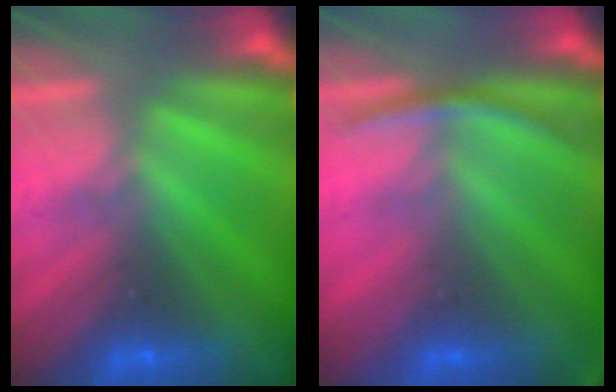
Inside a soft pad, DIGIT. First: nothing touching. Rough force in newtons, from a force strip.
{"total": 2.8}